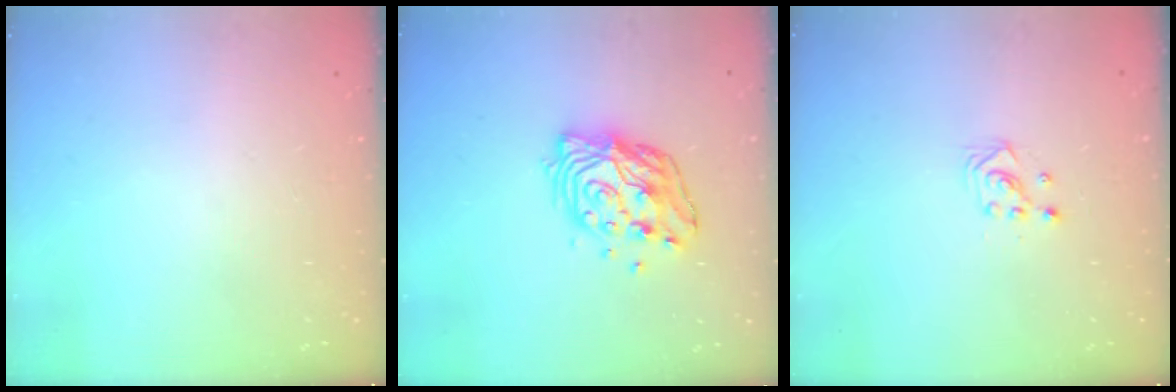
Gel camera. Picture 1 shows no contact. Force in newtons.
{"total": 14.0, "press": 13.9, "slide": 1.7}
{"total": 2.2, "press": 2.2, "slide": 0.2}